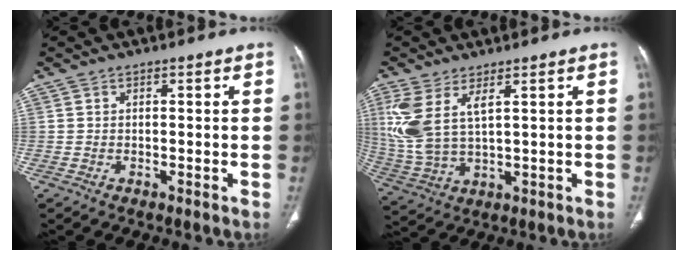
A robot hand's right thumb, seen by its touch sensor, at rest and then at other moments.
{"total": 10.5, "force": [4.0, 4.4, 8.6], "torque": [-0.210, -0.011, 0.096]}